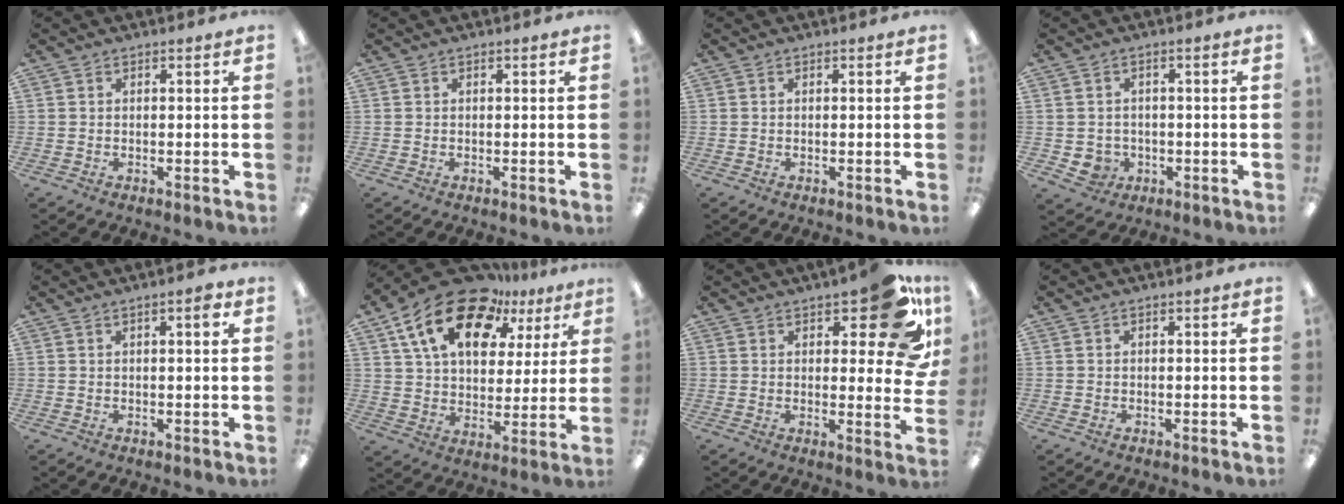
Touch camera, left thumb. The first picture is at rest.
{"total": 0.0}
{"total": 0.0}
{"total": 3.8, "force": [-1.1, 3.5, 0.9], "torque": [-0.027, 0.006, -0.018]}
{"total": 2.5, "force": [1.3, 0.4, 2.1], "torque": [-0.029, -0.001, 0.016]}
{"total": 19.6, "force": [12.1, 10.7, 11.1], "torque": [-0.200, -0.061, 0.215]}
{"total": 14.1, "force": [7.6, 5.1, 10.8], "torque": [-0.133, -0.041, 0.122]}
{"total": 0.0}